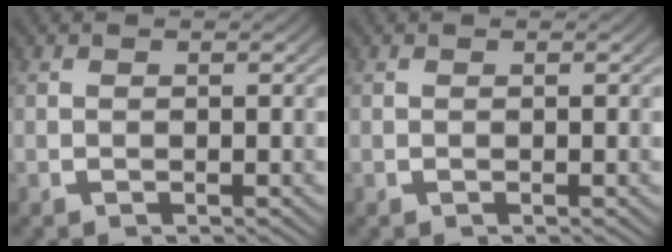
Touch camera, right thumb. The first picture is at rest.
{"total": 0.0}